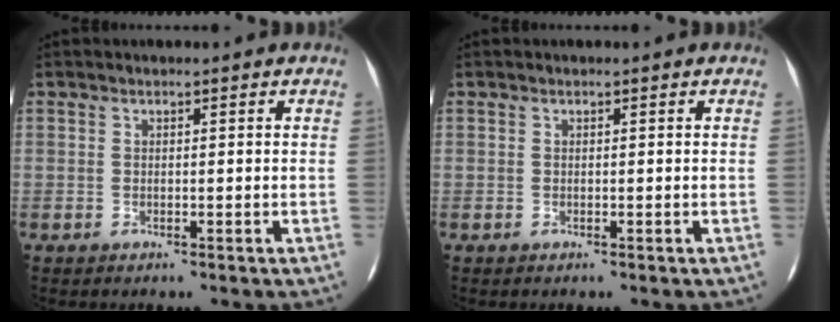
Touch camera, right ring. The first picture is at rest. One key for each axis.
{"total": 0.0}